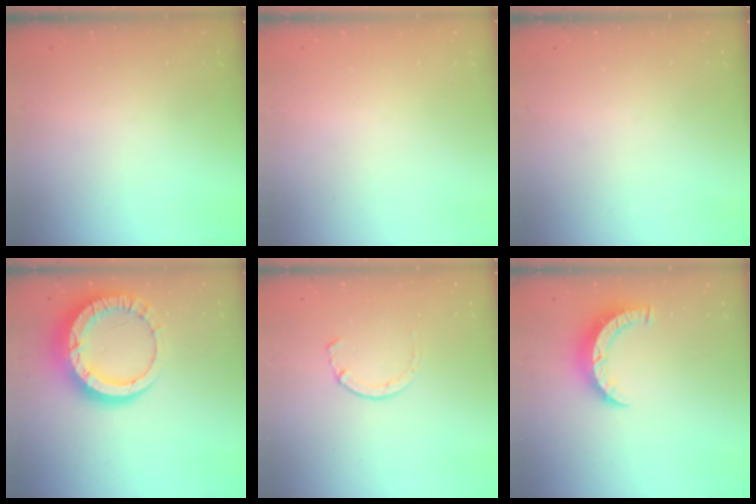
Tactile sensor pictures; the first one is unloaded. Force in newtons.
{"total": 2.4, "press": 2.4, "slide": 0.2}
{"total": 0.0}
{"total": 16.0, "press": 16.0, "slide": 1.4}
{"total": 1.5, "press": 1.5, "slide": 0.3}
{"total": 7.1, "press": 7.0, "slide": 0.8}